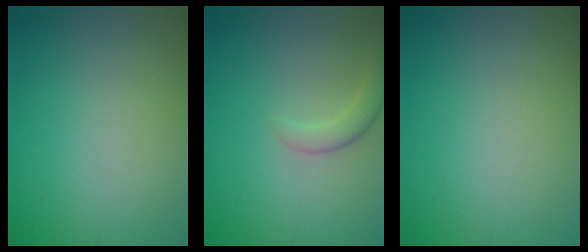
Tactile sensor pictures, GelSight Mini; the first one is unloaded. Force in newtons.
{"total": 1.9, "press": 1.9, "slide": 0.2}
{"total": 0.0}